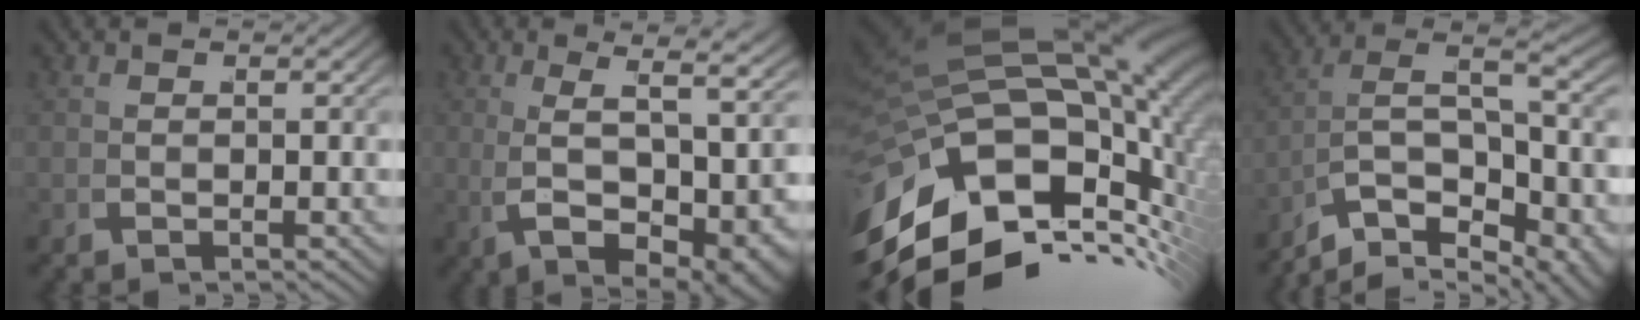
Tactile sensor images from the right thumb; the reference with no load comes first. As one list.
[{"total": 8.3, "force": [0.3, 3.3, 7.6], "torque": [-0.143, -0.018, 0.025]}, {"total": 25.9, "force": [-0.7, 17.3, 19.3], "torque": [-0.328, -0.007, -0.011]}, {"total": 13.7, "force": [-3.2, 9.4, 9.4], "torque": [-0.203, -0.054, -0.039]}]